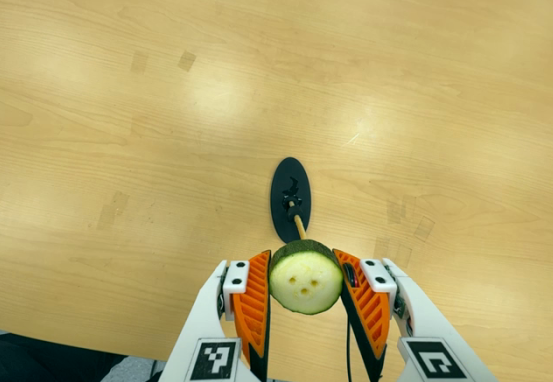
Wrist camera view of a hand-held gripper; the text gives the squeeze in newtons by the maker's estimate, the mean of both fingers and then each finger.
{"total": 7.5, "left": 6.9, "right": 8.1}